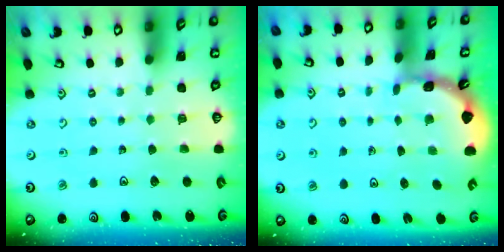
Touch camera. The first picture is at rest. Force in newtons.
{"total": 1.7, "press": 1.7, "slide": 0.1}